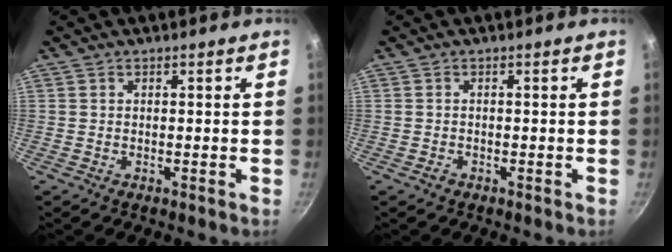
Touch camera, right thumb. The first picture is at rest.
{"total": 0.9, "force": [-0.6, 0.5, 0.4], "torque": [-0.009, 0.003, -0.009]}